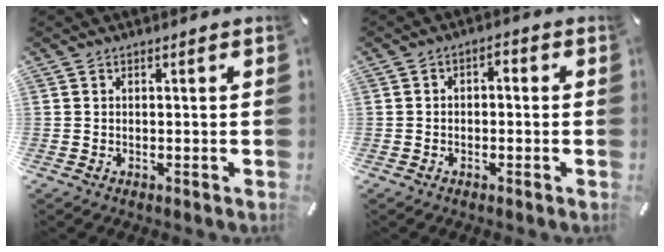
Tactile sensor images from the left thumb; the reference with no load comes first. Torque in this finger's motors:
{"motor_torque": [-0.16, -0.14, 0.02, 0.19, 0.02]}